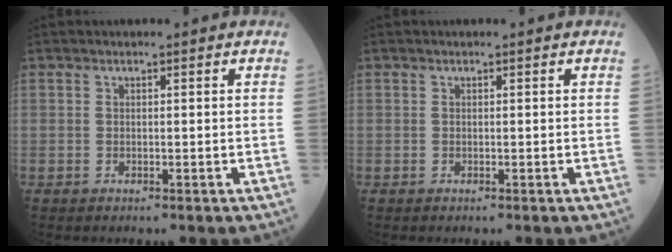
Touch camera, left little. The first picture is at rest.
{"total": 0.0}